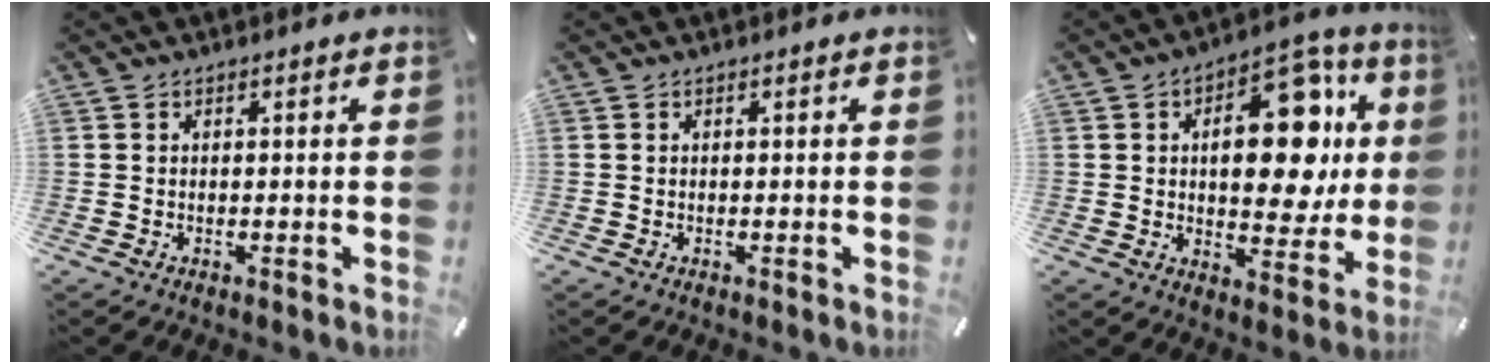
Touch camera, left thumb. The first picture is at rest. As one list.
[{"total": 0.0}, {"total": 20.0, "force": [4.3, 11.5, 15.9], "torque": [-0.200, -0.015, 0.069]}]